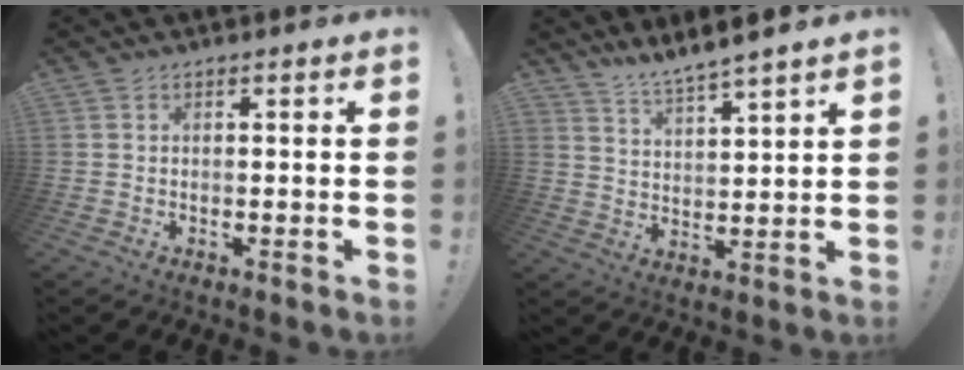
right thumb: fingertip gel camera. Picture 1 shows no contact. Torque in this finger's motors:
{"motor_torque": [1.66, 1.79, 0.48, 0.33, 0.05]}